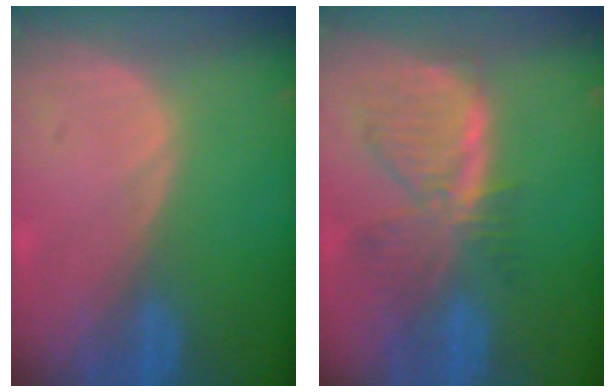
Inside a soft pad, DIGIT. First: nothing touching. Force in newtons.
{"total": 7.9, "press": 7.0, "slide": 3.7}